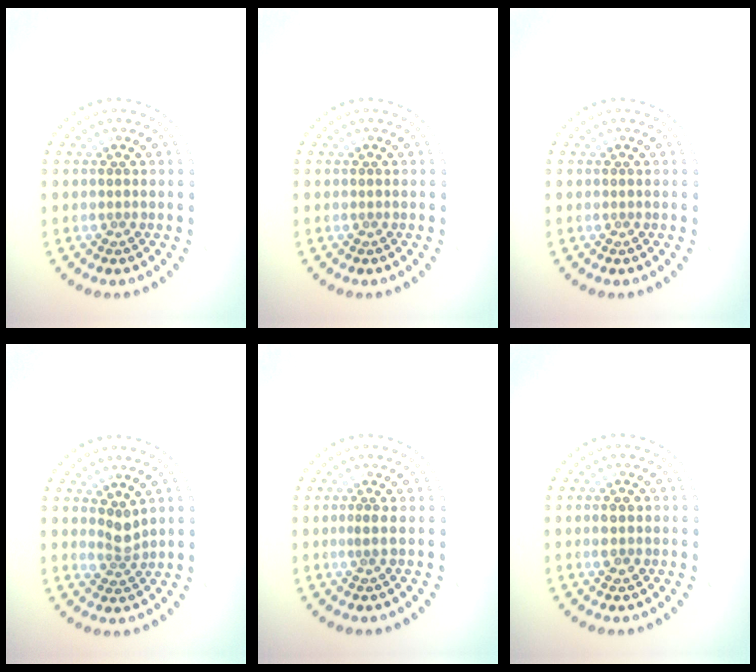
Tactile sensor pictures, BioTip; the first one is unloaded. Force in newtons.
{"total": 0.0}
{"total": 0.0}
{"total": 1.9, "press": 1.4, "slide": 1.2}
{"total": 0.8, "press": 0.4, "slide": 0.7}
{"total": 2.1, "press": 2.1, "slide": 0.1}